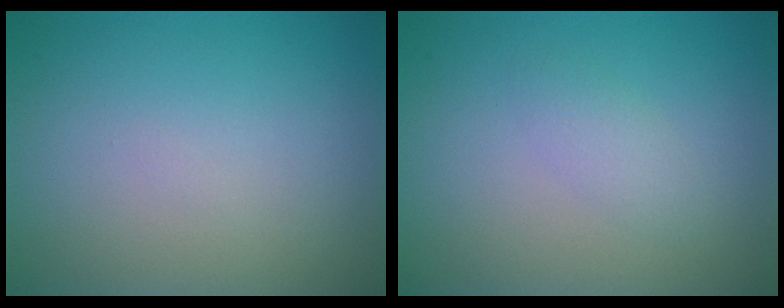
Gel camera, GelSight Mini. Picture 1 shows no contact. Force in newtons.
{"total": 1.4, "press": 1.4, "slide": 0.1}